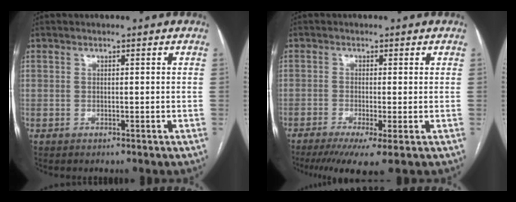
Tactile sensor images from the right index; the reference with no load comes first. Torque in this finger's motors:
{"motor_torque": [0.64, -0.39, 0.36, 0.07]}